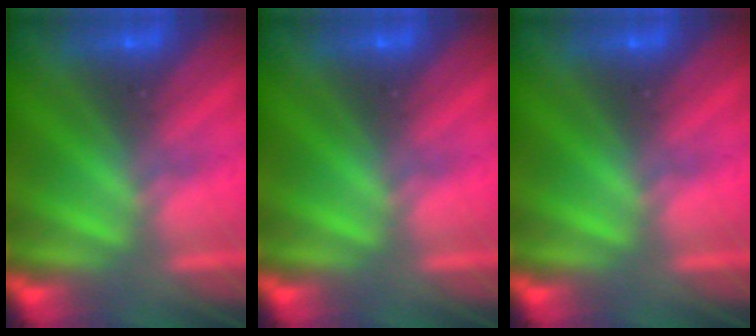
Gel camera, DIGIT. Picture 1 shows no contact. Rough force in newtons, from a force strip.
{"total": 0.0}
{"total": 0.0}